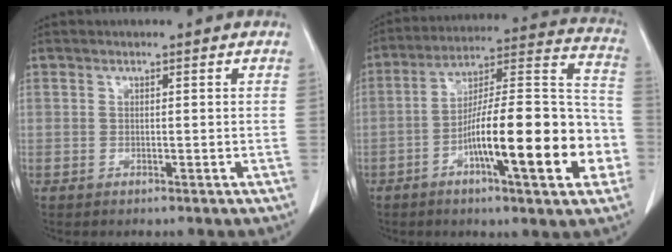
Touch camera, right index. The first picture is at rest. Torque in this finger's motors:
{"motor_torque": [0.88, -0.41, 0.64, 0.21]}